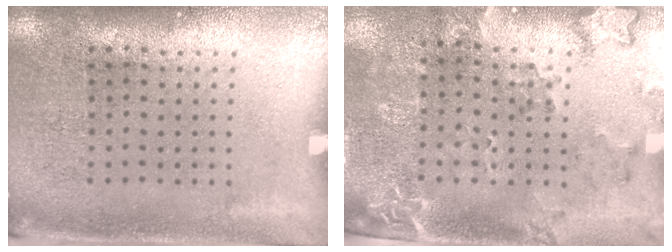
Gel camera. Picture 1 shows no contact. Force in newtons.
{"total": 1.8, "press": 1.5, "slide": 0.9}